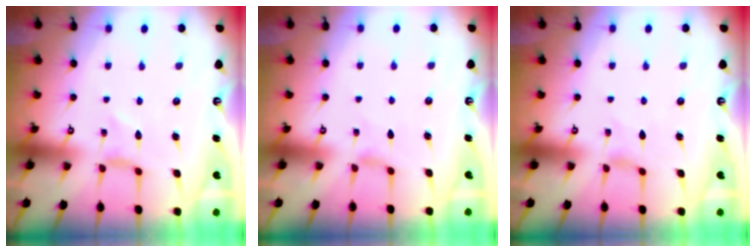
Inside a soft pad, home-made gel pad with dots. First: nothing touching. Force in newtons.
{"total": 1.4, "press": 1.3, "slide": 0.4}
{"total": 0.6, "press": 0.6, "slide": 0.2}